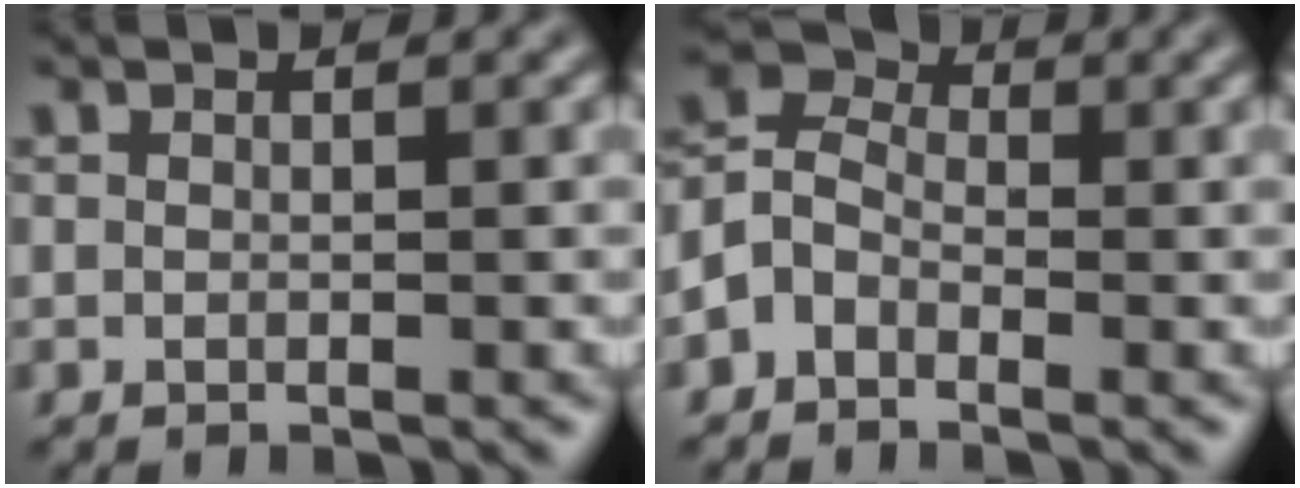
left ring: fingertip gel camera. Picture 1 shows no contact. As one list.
[{"total": 3.2, "force": [-1.6, 2.4, 1.4], "torque": [-0.031, 0.010, -0.045]}]